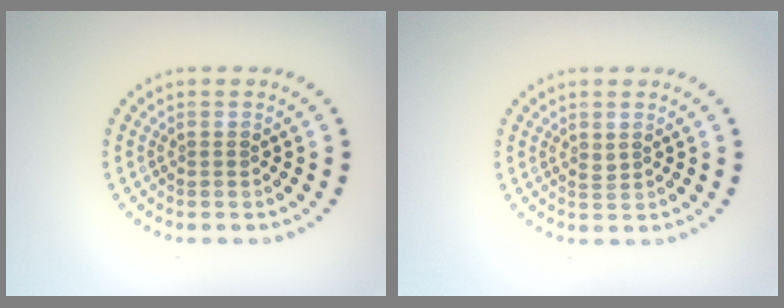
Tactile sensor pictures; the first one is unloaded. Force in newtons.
{"total": 0.6, "press": 0.5, "slide": 0.3}